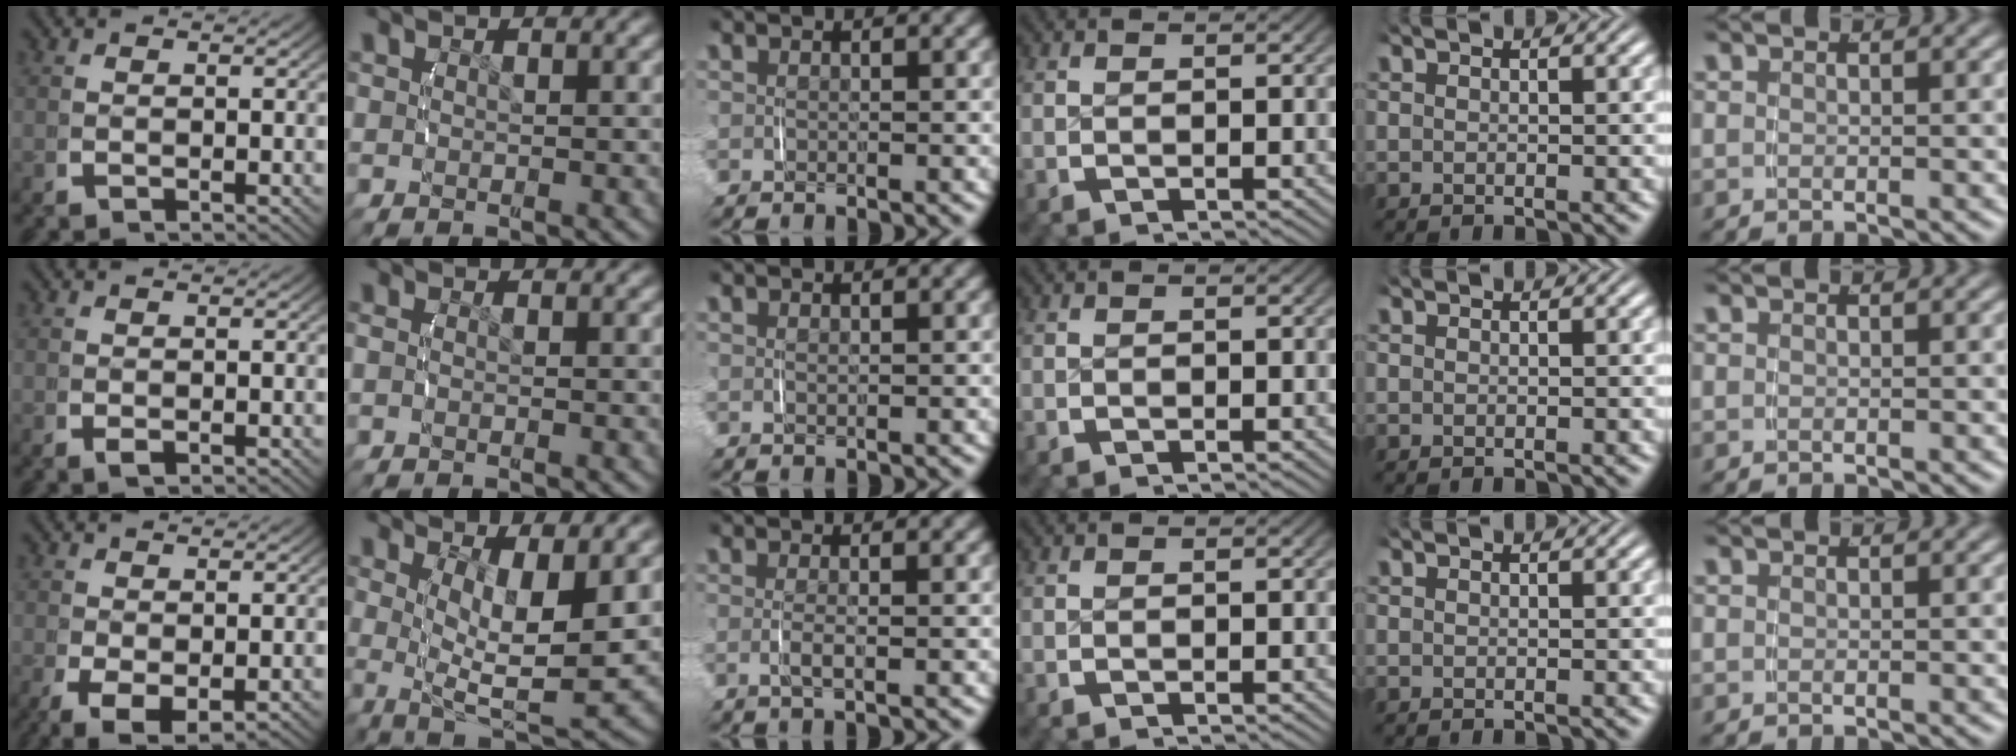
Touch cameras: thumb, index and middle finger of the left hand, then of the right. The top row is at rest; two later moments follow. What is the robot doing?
{"motion": "lift_and_place", "object": "toothpaste"}